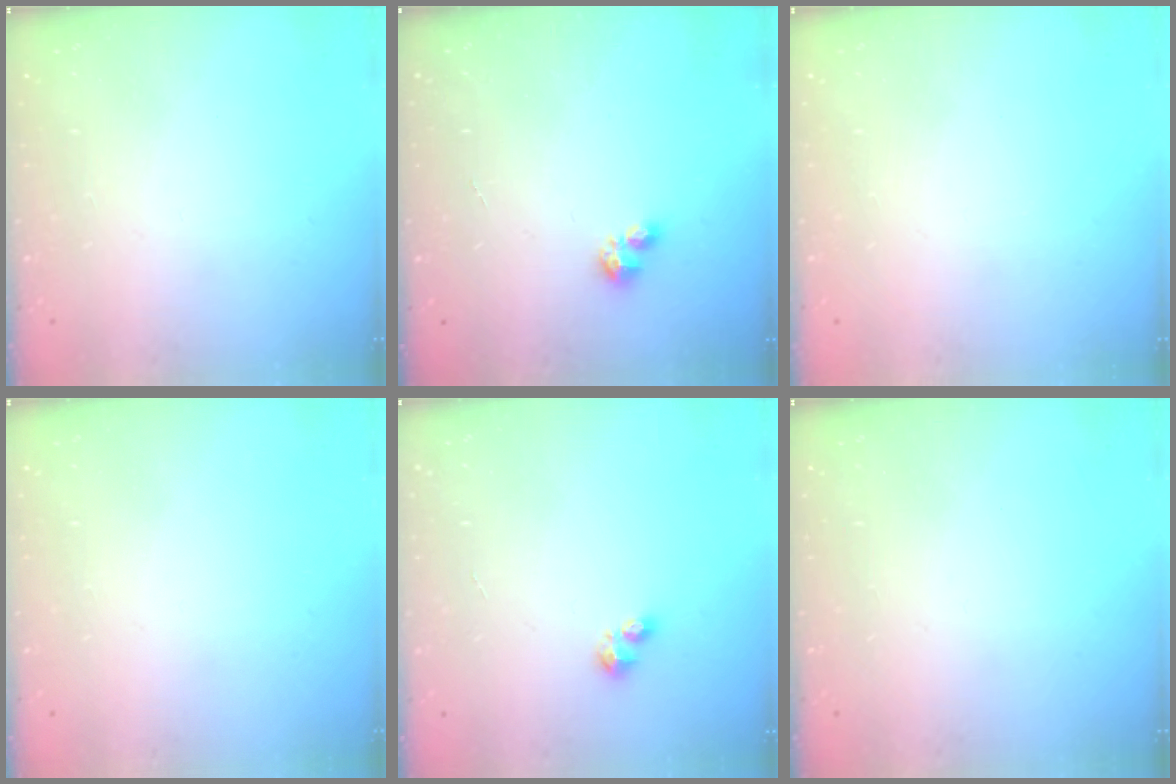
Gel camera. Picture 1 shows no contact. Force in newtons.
{"total": 1.0, "press": 1.0, "slide": 0.1}
{"total": 0.0}
{"total": 0.0}
{"total": 2.5, "press": 2.5, "slide": 0.4}
{"total": 0.0}